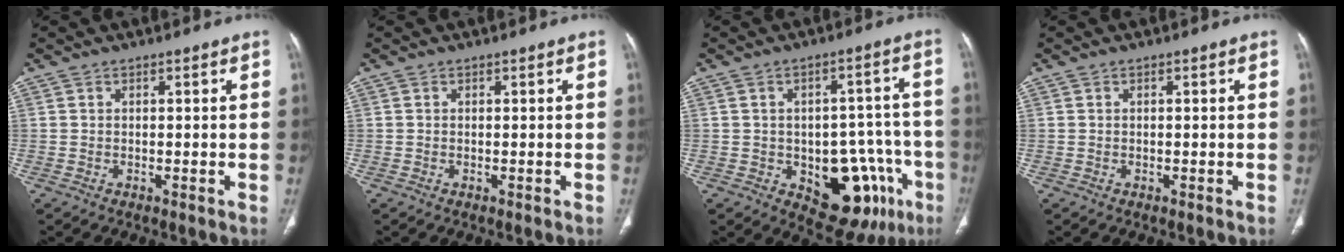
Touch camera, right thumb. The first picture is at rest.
{"total": 0.0}
{"total": 16.5, "force": [-6.5, 9.5, 11.9], "torque": [-0.104, 0.035, -0.070]}
{"total": 0.0}